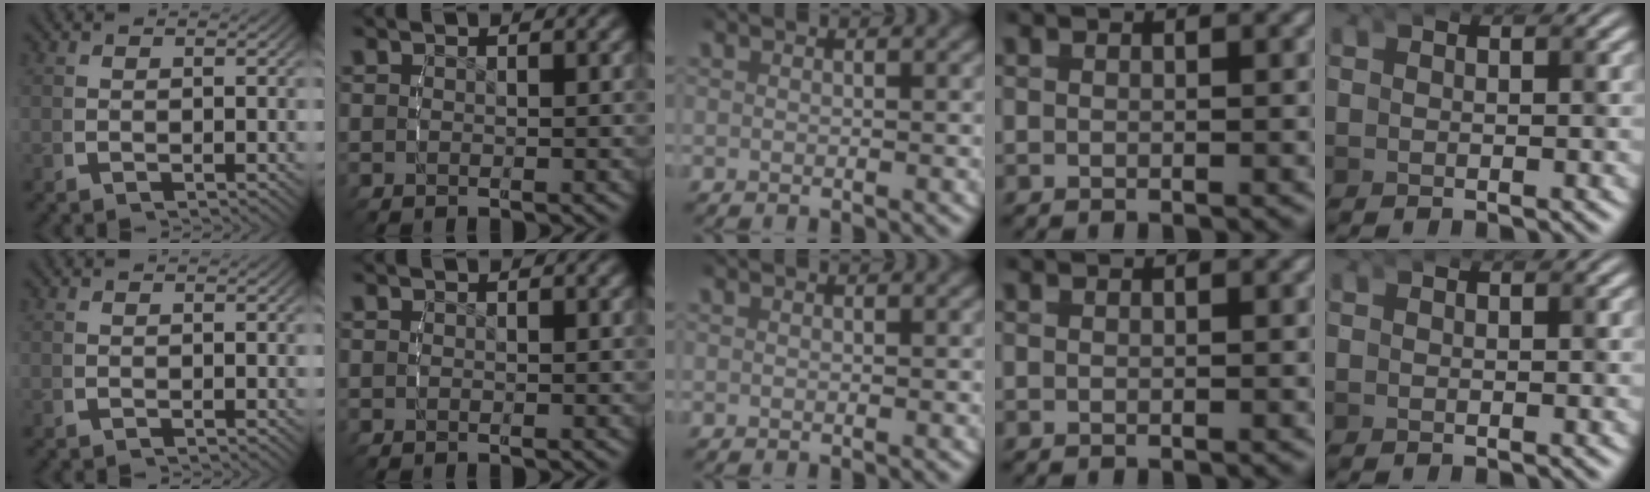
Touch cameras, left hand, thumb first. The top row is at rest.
{}